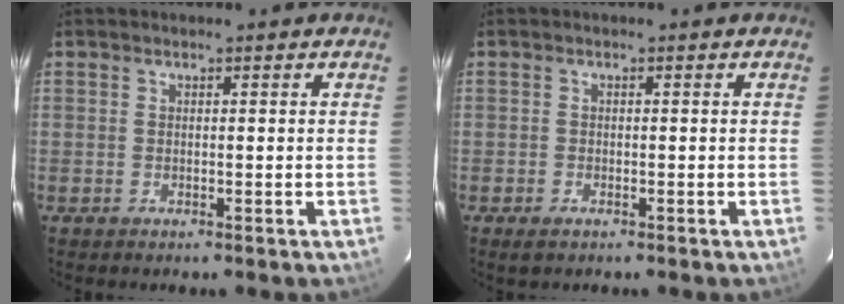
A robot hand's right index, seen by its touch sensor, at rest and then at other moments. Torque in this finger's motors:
{"motor_torque": [0.33, -0.28, 0.06, -0.02]}